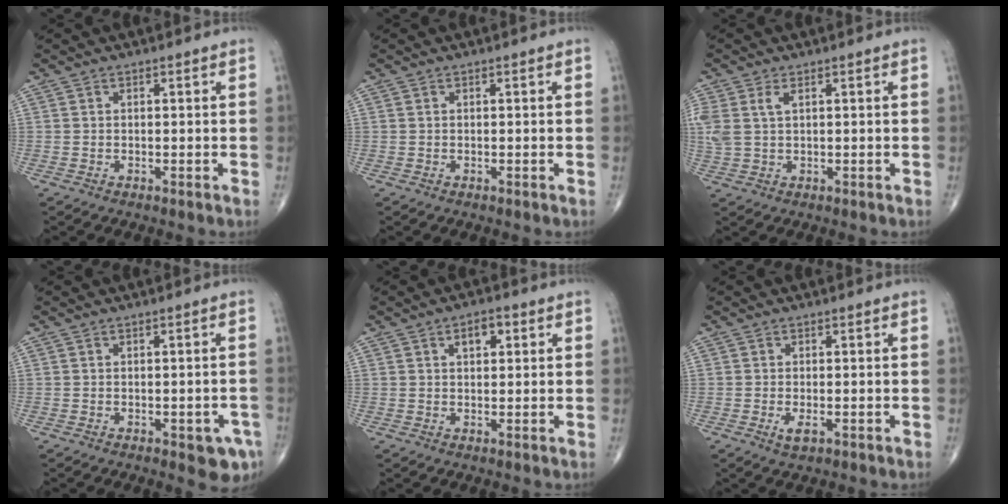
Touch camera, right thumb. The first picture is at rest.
{"total": 0.0}
{"total": 5.6, "force": [1.8, 3.1, 4.3], "torque": [-0.121, 0.011, 0.044]}
{"total": 5.0, "force": [-2.2, 2.1, 4.0], "torque": [-0.026, 0.004, -0.022]}
{"total": 4.0, "force": [1.6, 2.2, 2.9], "torque": [-0.031, 0.004, 0.020]}
{"total": 2.2, "force": [-0.8, 1.0, 1.9], "torque": [-0.035, -0.004, -0.013]}